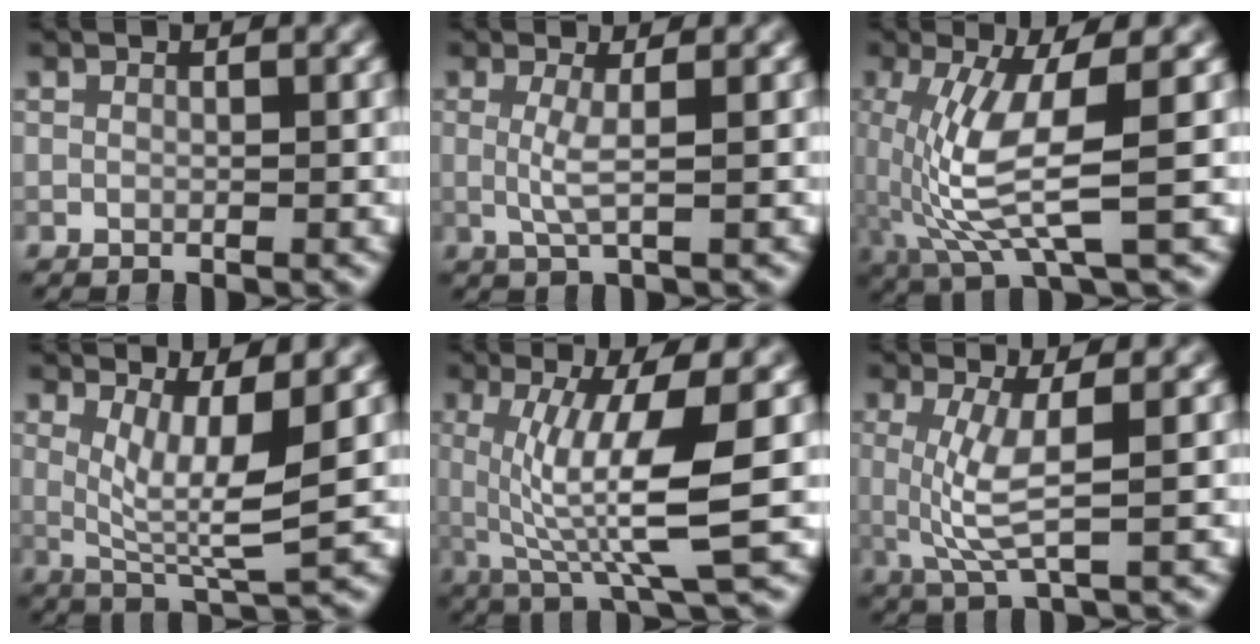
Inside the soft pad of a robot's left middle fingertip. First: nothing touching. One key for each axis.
{"total": 2.2, "fx": 0.1, "fy": 0.4, "fz": 2.1, "tx": -0.047, "ty": -0.002, "tz": 0.001}
{"total": 7.6, "fx": -0.3, "fy": 1.9, "fz": 7.4, "tx": -0.172, "ty": -0.005, "tz": -0.001}
{"total": 5.8, "fx": 1.1, "fy": 1.2, "fz": 5.6, "tx": -0.101, "ty": -0.013, "tz": 0.026}
{"total": 8.4, "fx": 0.3, "fy": 1.6, "fz": 8.2, "tx": -0.136, "ty": -0.006, "tz": 0.013}
{"total": 4.2, "fx": 0.3, "fy": 0.9, "fz": 4.1, "tx": -0.092, "ty": -0.001, "tz": 0.008}